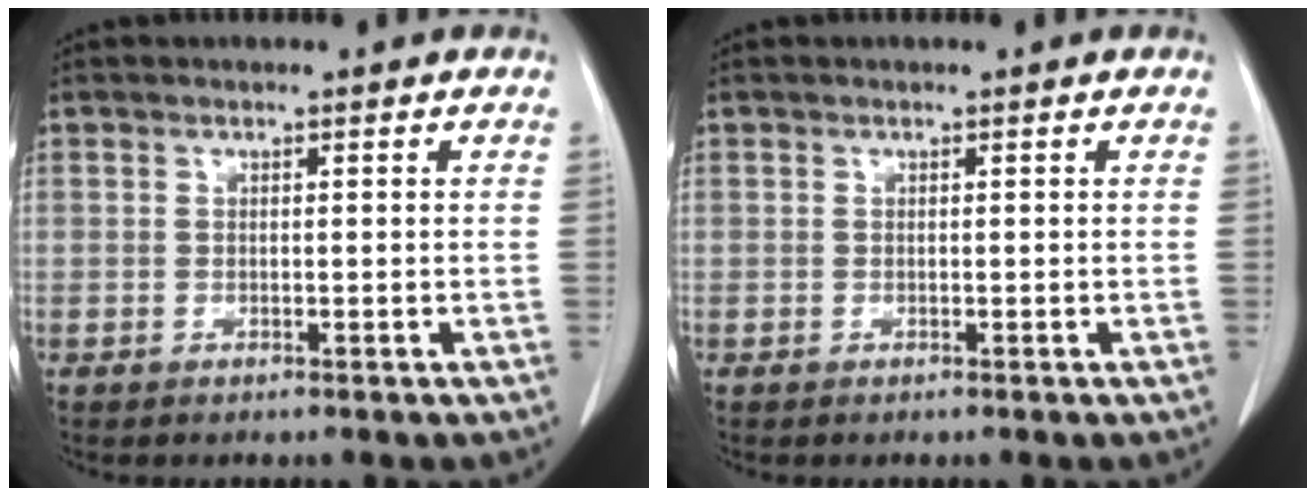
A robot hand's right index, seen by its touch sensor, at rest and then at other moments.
{"total": 0.0}